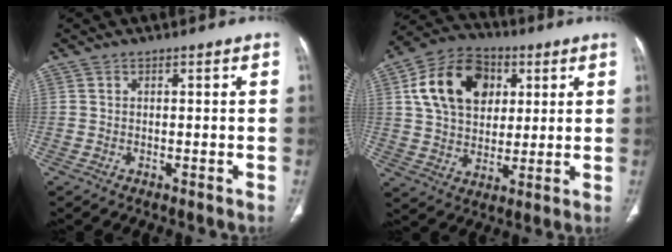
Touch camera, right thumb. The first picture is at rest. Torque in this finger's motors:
{"motor_torque": [-0.55, 1.71, 0.39, -0.29, 0.13]}